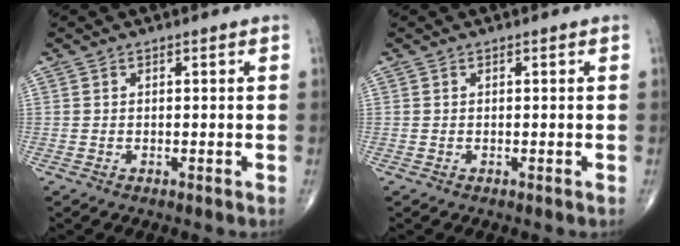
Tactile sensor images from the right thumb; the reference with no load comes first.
{"total": 0.0}